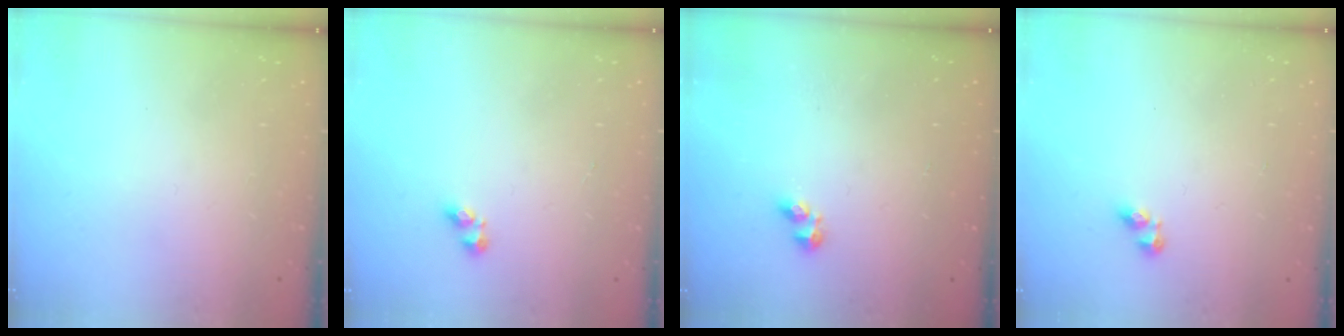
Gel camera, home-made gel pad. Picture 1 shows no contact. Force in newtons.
{"total": 3.6, "press": 3.4, "slide": 1.2}
{"total": 2.3, "press": 2.3, "slide": 0.5}
{"total": 2.8, "press": 2.8, "slide": 0.4}